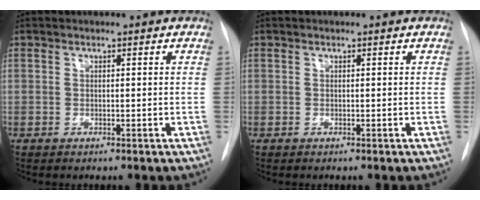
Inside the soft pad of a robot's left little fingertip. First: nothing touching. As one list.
[{"total": 0.0}]